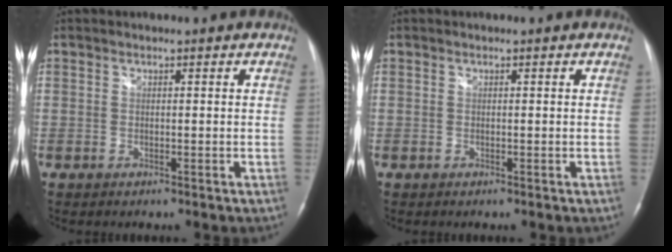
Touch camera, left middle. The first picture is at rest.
{"total": 0.0}